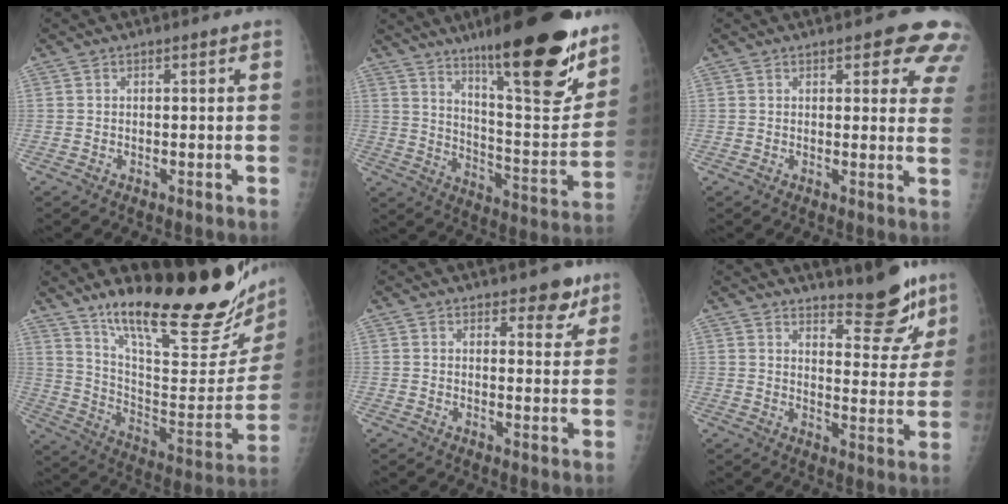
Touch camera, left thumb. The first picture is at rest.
{"total": 24.2, "force": [15.8, 5.1, 17.6], "torque": [-0.231, -0.090, 0.250]}
{"total": 10.0, "force": [6.6, 3.8, 6.6], "torque": [-0.027, -0.027, 0.061]}
{"total": 30.3, "force": [22.2, 6.8, 19.4], "torque": [-0.263, -0.130, 0.334]}
{"total": 4.8, "force": [3.3, 2.5, 2.3], "torque": [0.001, -0.019, 0.041]}
{"total": 10.6, "force": [8.7, 3.1, 5.2], "torque": [-0.040, -0.072, 0.126]}